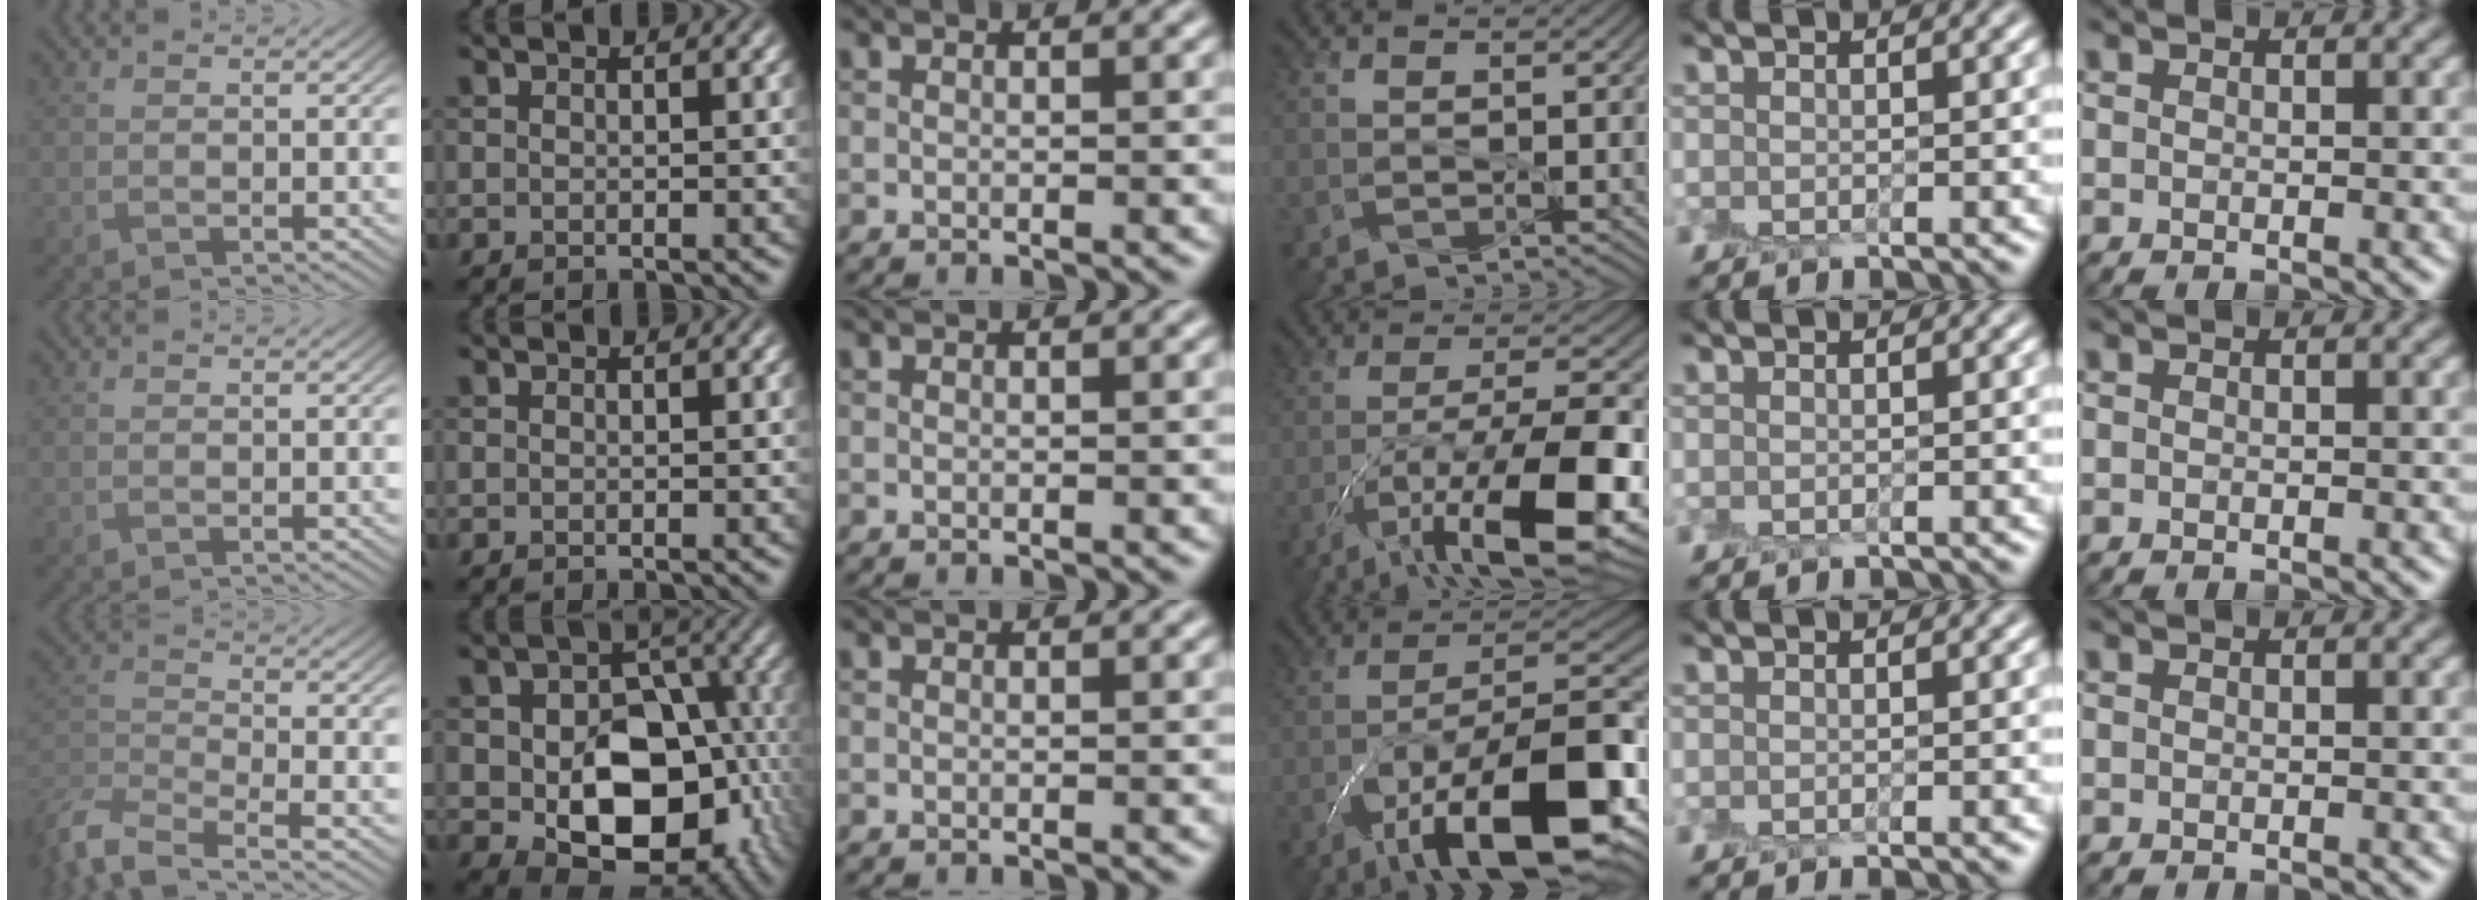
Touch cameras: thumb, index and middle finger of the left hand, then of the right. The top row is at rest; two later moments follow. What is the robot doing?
{"motion": "peel", "object": "postage stamp"}